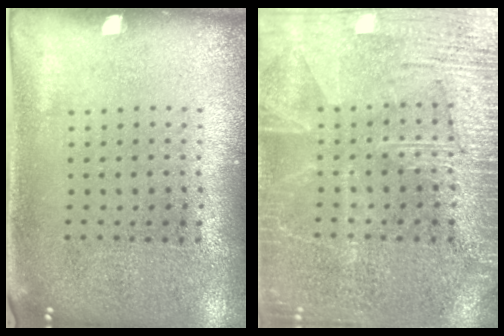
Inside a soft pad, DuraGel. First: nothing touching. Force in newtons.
{"total": 4.7, "press": 4.7, "slide": 0.7}